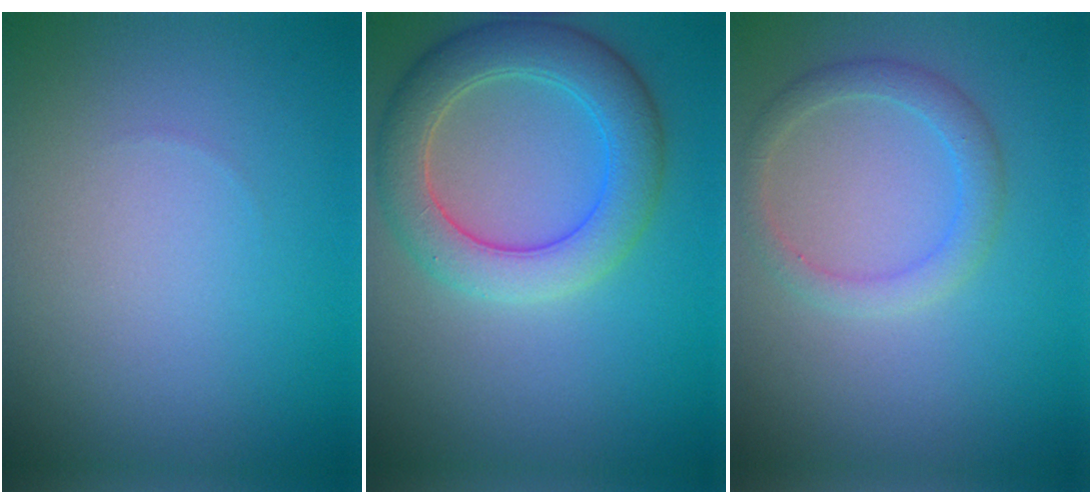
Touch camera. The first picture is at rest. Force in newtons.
{"total": 5.8, "press": 5.8, "slide": 0.4}
{"total": 2.2, "press": 2.2, "slide": 0.1}